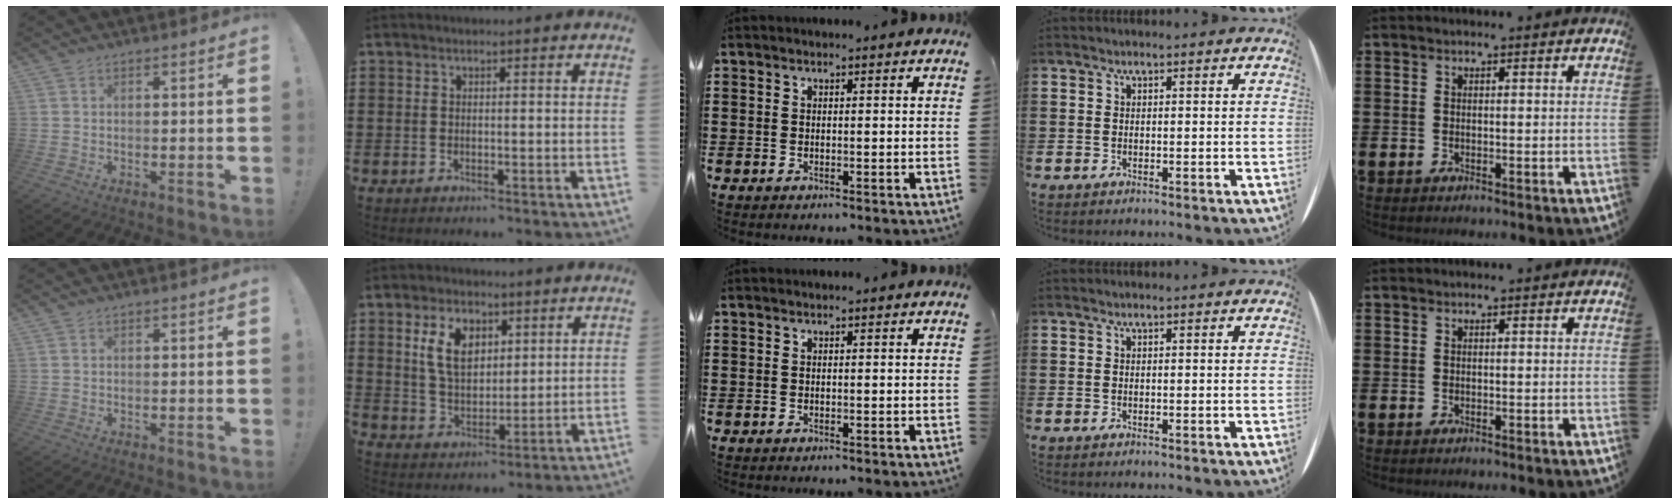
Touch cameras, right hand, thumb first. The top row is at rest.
{"index": {"total": 7.7, "force": [3.0, 4.8, 5.2], "torque": [-0.105, 0.009, 0.051]}}